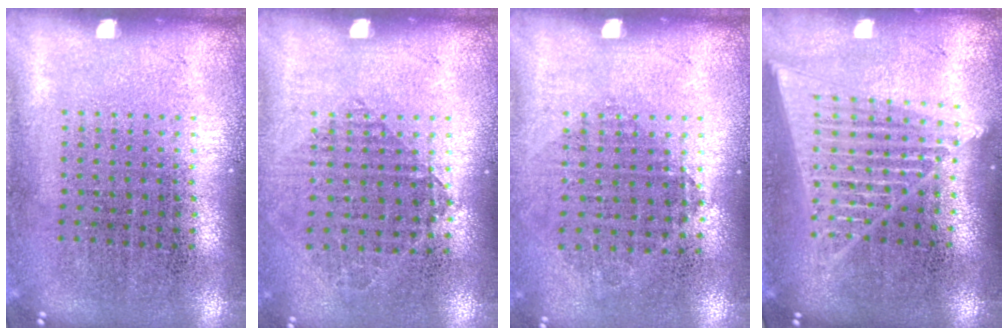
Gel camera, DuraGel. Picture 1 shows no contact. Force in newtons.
{"total": 0.9, "press": 0.9, "slide": 0.3}
{"total": 0.8, "press": 0.8, "slide": 0.3}
{"total": 1.8, "press": 1.6, "slide": 0.8}